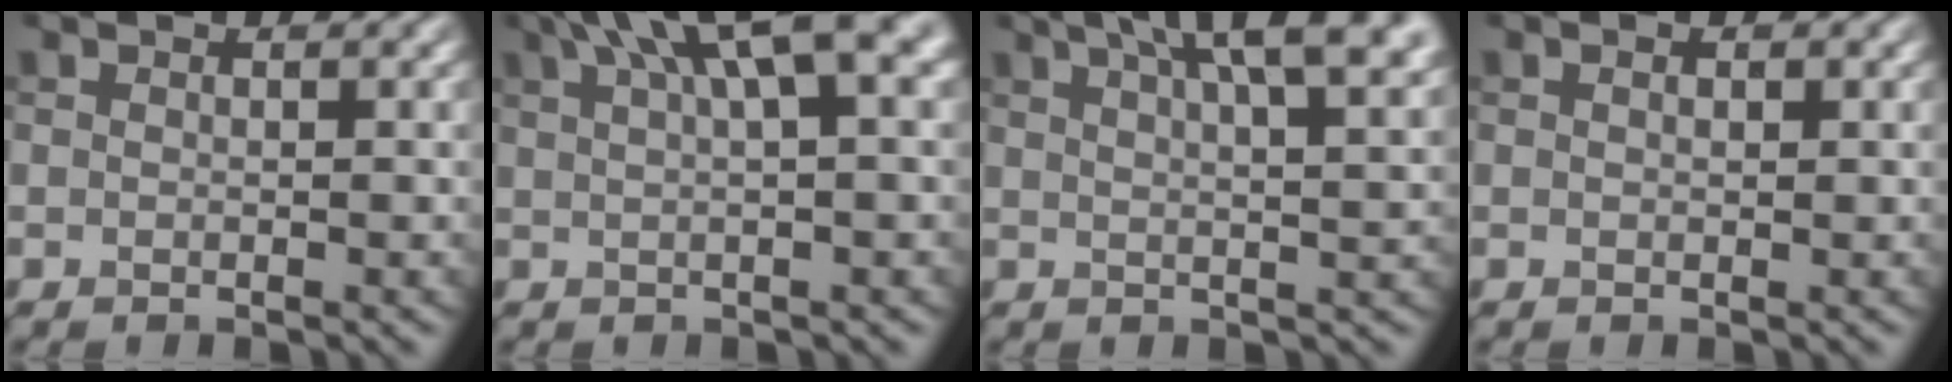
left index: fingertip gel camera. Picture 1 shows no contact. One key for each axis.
{"total": 8.9, "fx": 4.5, "fy": 2.1, "fz": 7.4, "tx": -0.096, "ty": 0.031, "tz": 0.069}
{"total": 11.0, "fx": 6.4, "fy": 3.7, "fz": 8.1, "tx": -0.082, "ty": 0.046, "tz": 0.062}
{"total": 0.9, "fx": 0.4, "fy": 0.4, "fz": 0.7, "tx": -0.010, "ty": 0.000, "tz": 0.006}